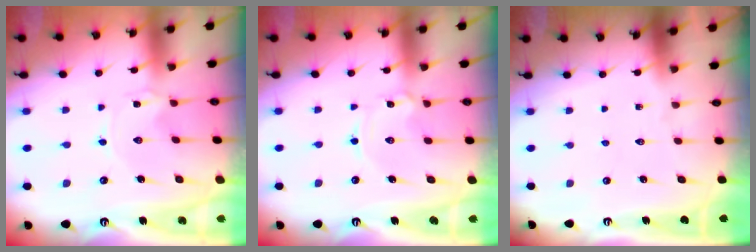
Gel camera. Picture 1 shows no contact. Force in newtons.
{"total": 1.3, "press": 1.3, "slide": 0.0}
{"total": 0.0}